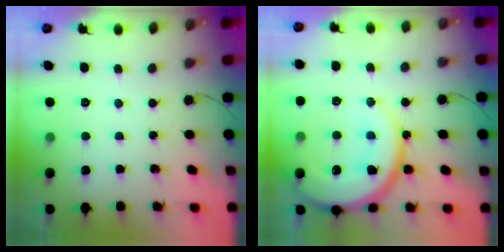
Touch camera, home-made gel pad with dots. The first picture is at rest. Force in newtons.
{"total": 21.4, "press": 21.3, "slide": 2.1}